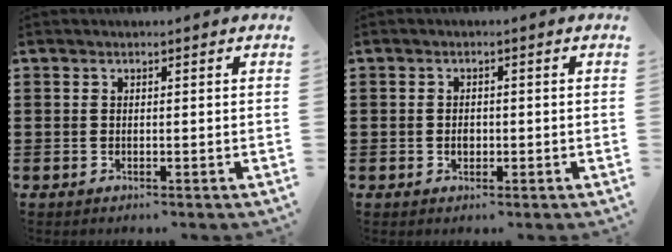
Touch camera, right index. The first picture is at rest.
{"total": 1.5, "force": [-0.3, 1.0, 1.0], "torque": [-0.019, 0.005, -0.006]}